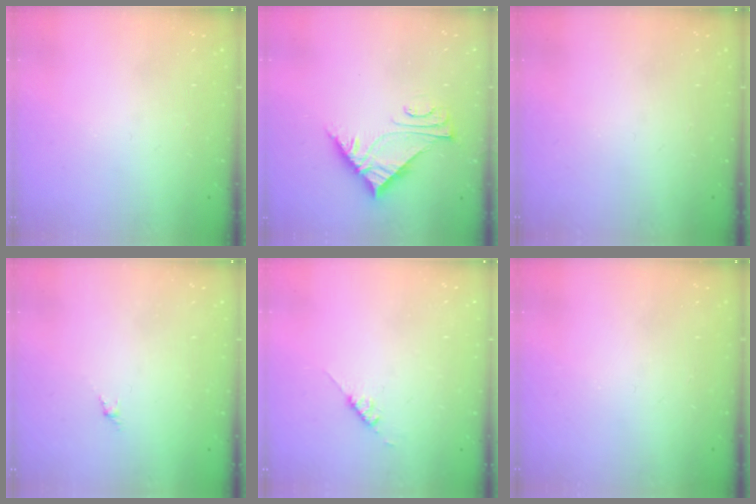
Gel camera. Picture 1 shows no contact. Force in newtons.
{"total": 6.5, "press": 6.5, "slide": 0.7}
{"total": 0.0}
{"total": 1.1, "press": 1.0, "slide": 0.5}
{"total": 2.6, "press": 2.6, "slide": 0.3}
{"total": 0.0}